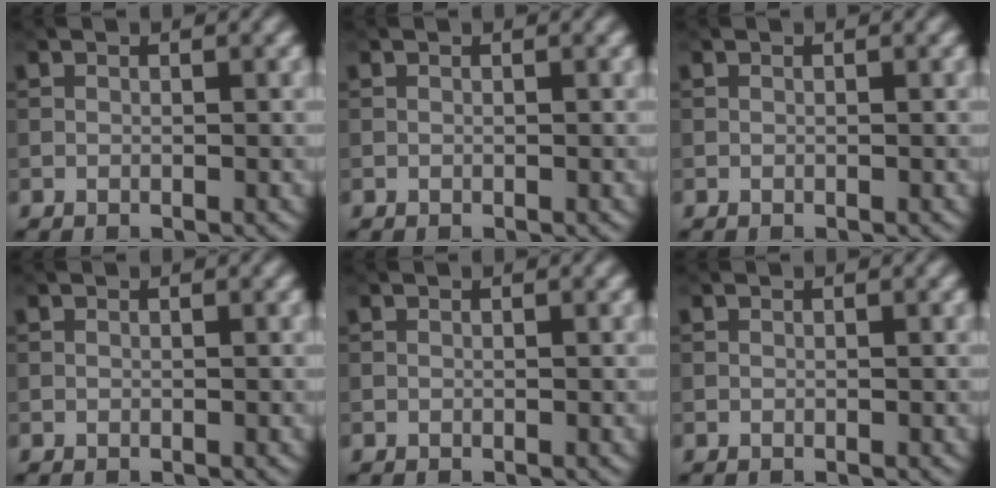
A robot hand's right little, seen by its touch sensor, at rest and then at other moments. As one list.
[{"total": 0.0}, {"total": 0.0}, {"total": 0.0}, {"total": 0.0}, {"total": 0.0}]